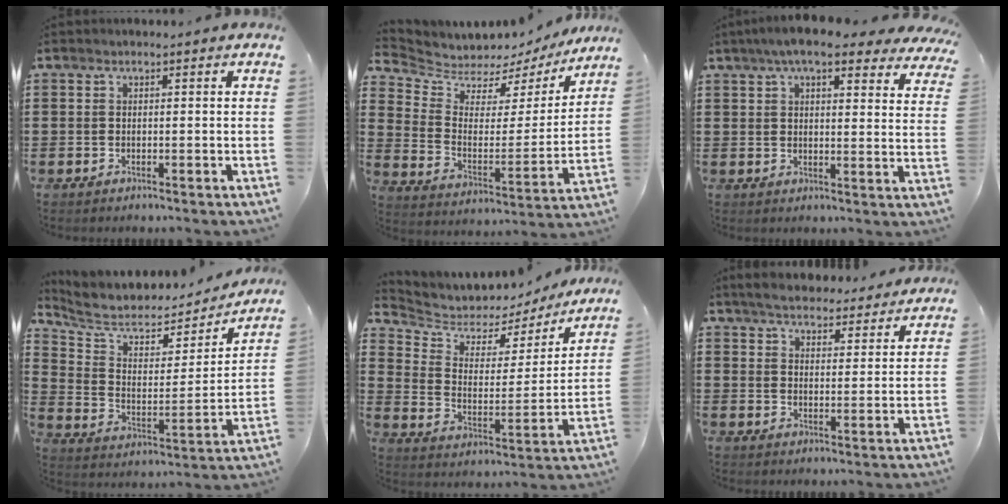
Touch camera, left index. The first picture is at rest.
{"total": 5.0, "force": [4.5, 2.1, -0.2], "torque": [-0.036, -0.043, 0.073]}
{"total": 7.7, "force": [6.2, 1.2, 4.4], "torque": [-0.087, -0.013, 0.108]}
{"total": 6.3, "force": [5.6, 2.3, 2.0], "torque": [-0.075, -0.040, 0.092]}
{"total": 5.3, "force": [4.7, 2.5, 0.6], "torque": [-0.049, -0.034, 0.077]}
{"total": 4.7, "force": [4.6, 0.8, 0.7], "torque": [-0.033, -0.015, 0.082]}